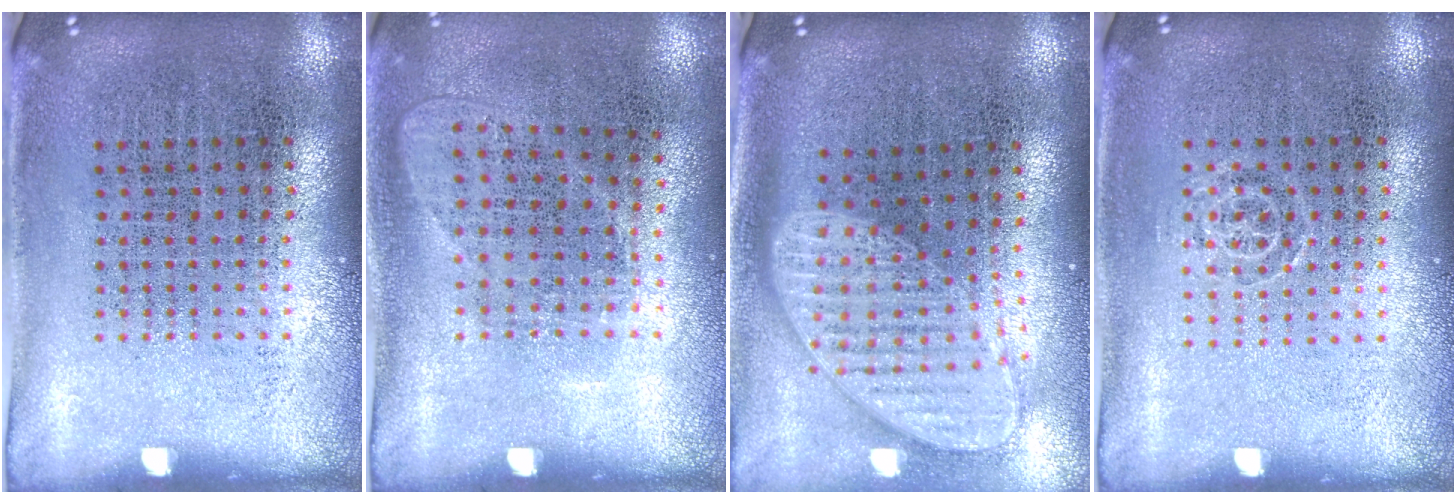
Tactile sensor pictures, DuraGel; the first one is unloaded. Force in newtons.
{"total": 1.0, "press": 0.8, "slide": 0.5}
{"total": 2.0, "press": 1.6, "slide": 1.1}
{"total": 0.7, "press": 0.5, "slide": 0.4}